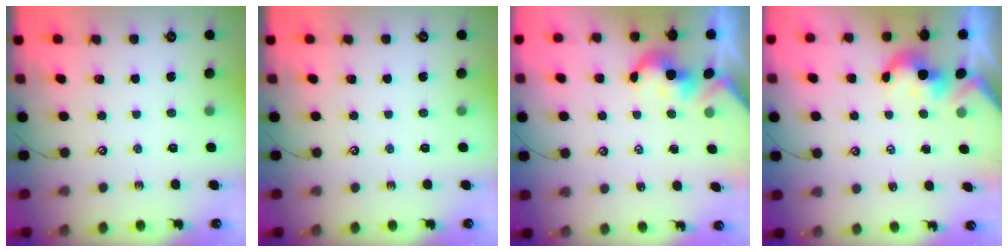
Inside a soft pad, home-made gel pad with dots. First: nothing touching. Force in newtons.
{"total": 0.0}
{"total": 2.0, "press": 1.9, "slide": 0.4}
{"total": 2.0, "press": 1.9, "slide": 0.4}